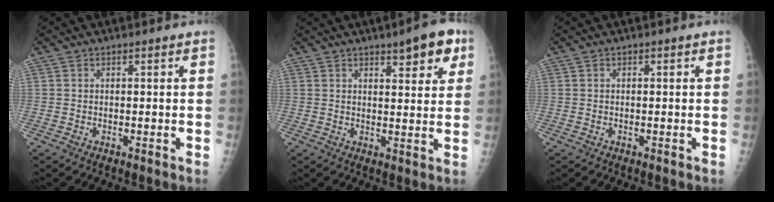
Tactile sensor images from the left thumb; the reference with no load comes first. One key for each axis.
{"total": 7.7, "fx": 4.4, "fy": 2.7, "fz": 5.8, "tx": -0.052, "ty": -0.017, "tz": 0.053}
{"total": 0.0}